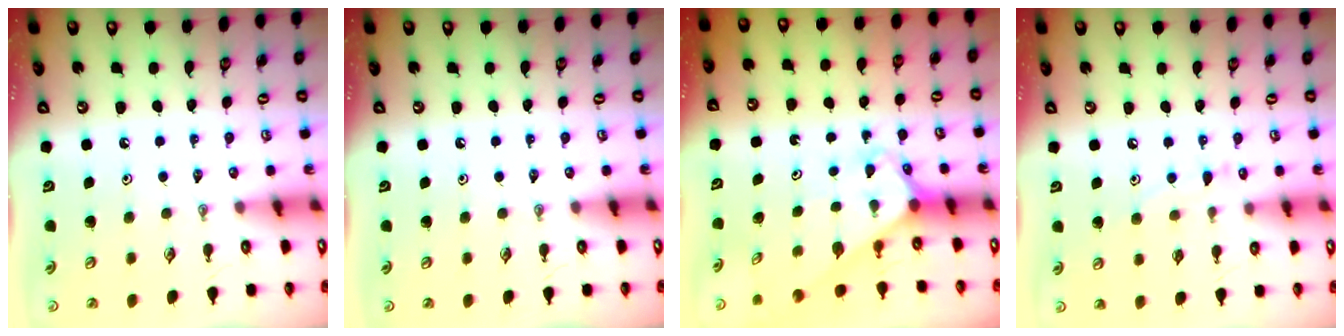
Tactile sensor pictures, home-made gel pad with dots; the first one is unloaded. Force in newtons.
{"total": 0.0}
{"total": 2.7, "press": 2.7, "slide": 0.2}
{"total": 6.2, "press": 6.2, "slide": 0.5}